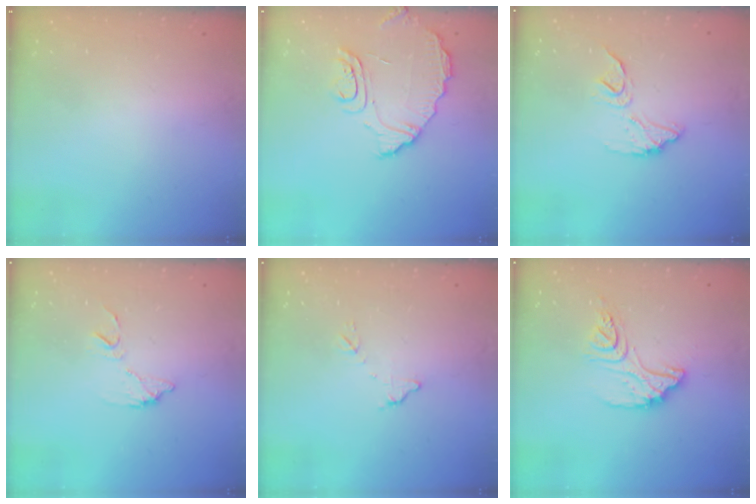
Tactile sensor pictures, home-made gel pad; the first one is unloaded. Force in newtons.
{"total": 9.3, "press": 9.3, "slide": 0.7}
{"total": 10.0, "press": 10.0, "slide": 0.4}
{"total": 8.1, "press": 8.1, "slide": 0.3}
{"total": 7.0, "press": 7.0, "slide": 0.4}
{"total": 13.3, "press": 13.3, "slide": 1.2}